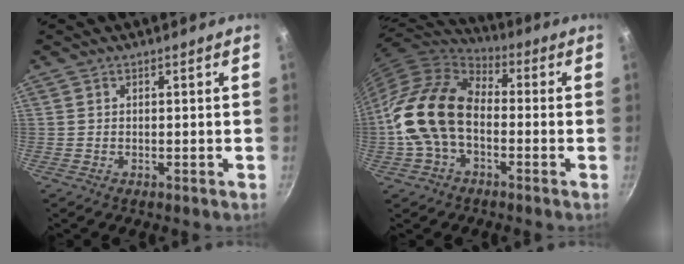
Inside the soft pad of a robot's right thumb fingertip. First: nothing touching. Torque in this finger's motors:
{"motor_torque": [2.51, 2.50, 1.50, -1.26, 0.38]}